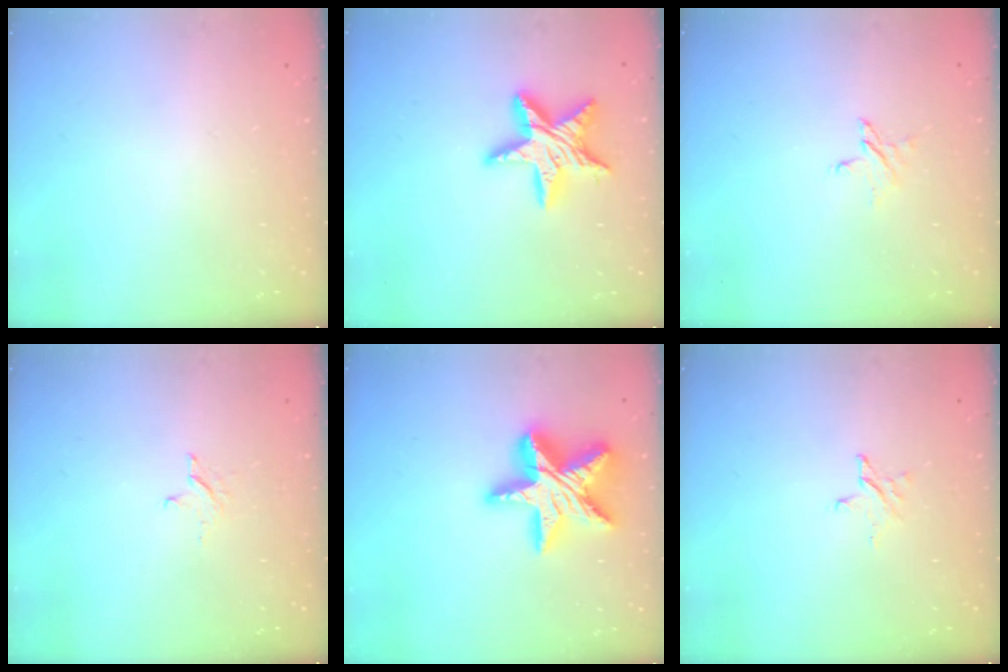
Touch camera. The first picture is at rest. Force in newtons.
{"total": 15.2, "press": 15.2, "slide": 1.1}
{"total": 3.6, "press": 3.5, "slide": 0.3}
{"total": 3.0, "press": 3.0, "slide": 0.3}
{"total": 22.2, "press": 22.1, "slide": 1.9}
{"total": 3.5, "press": 3.5, "slide": 0.4}